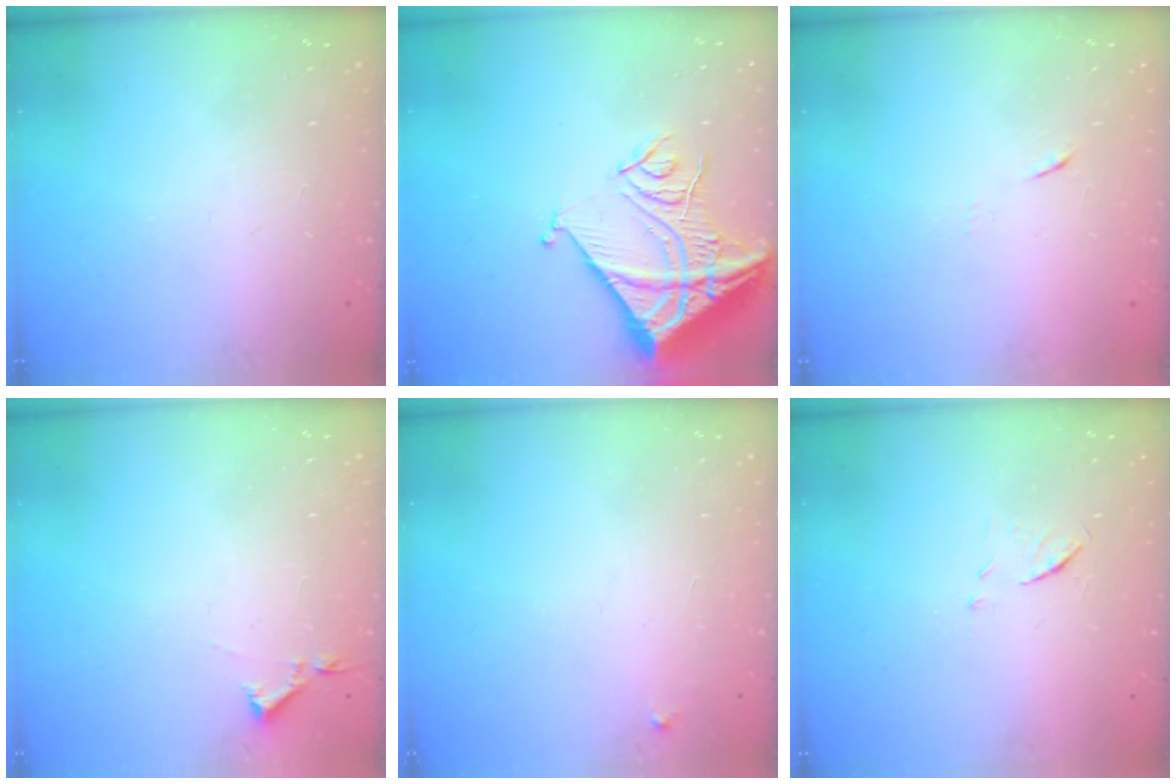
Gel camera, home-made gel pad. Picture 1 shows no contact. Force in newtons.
{"total": 16.8, "press": 16.6, "slide": 2.1}
{"total": 5.2, "press": 5.1, "slide": 0.7}
{"total": 2.9, "press": 2.9, "slide": 0.5}
{"total": 2.3, "press": 2.3, "slide": 0.2}
{"total": 6.3, "press": 6.3, "slide": 0.6}